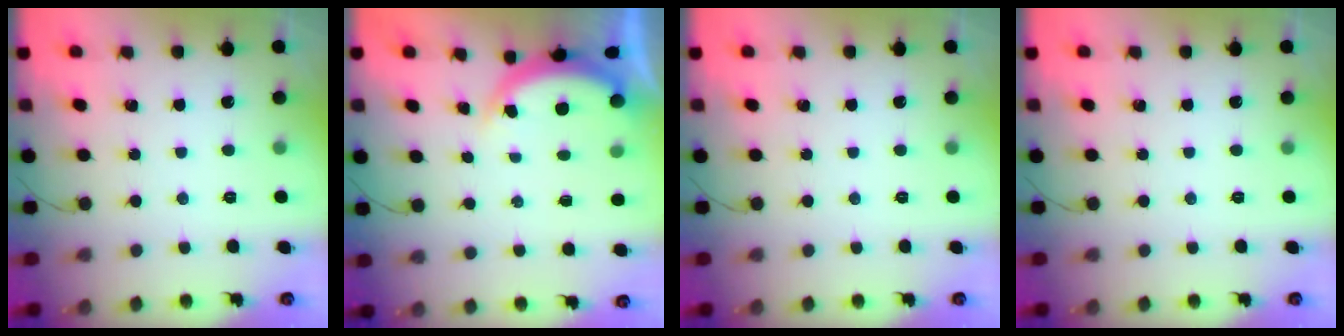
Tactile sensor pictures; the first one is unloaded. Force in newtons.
{"total": 4.4, "press": 4.4, "slide": 0.3}
{"total": 0.0}
{"total": 0.0}